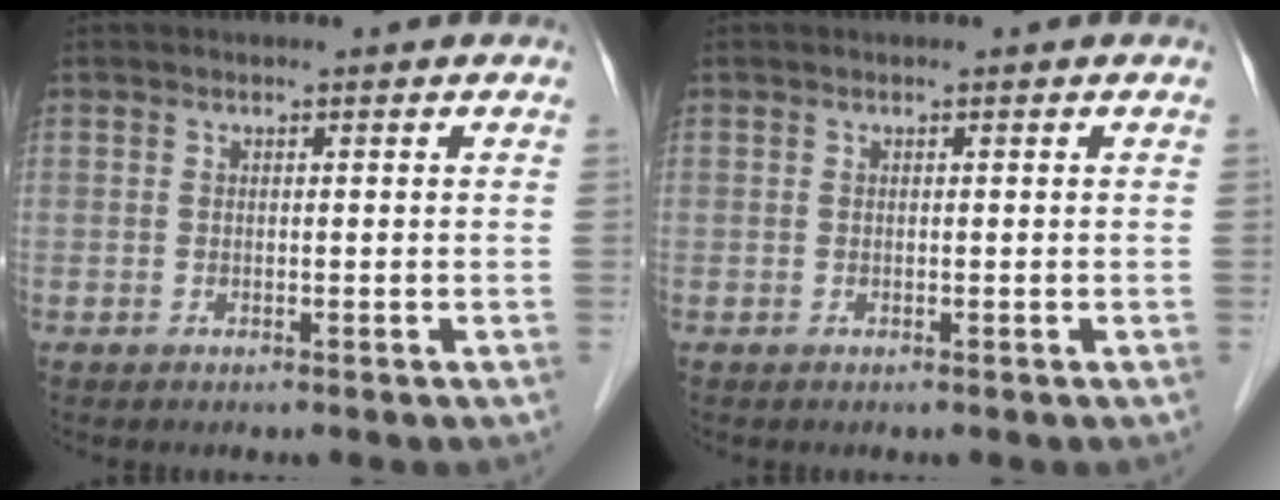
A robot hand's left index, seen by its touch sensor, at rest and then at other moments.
{"total": 0.0}